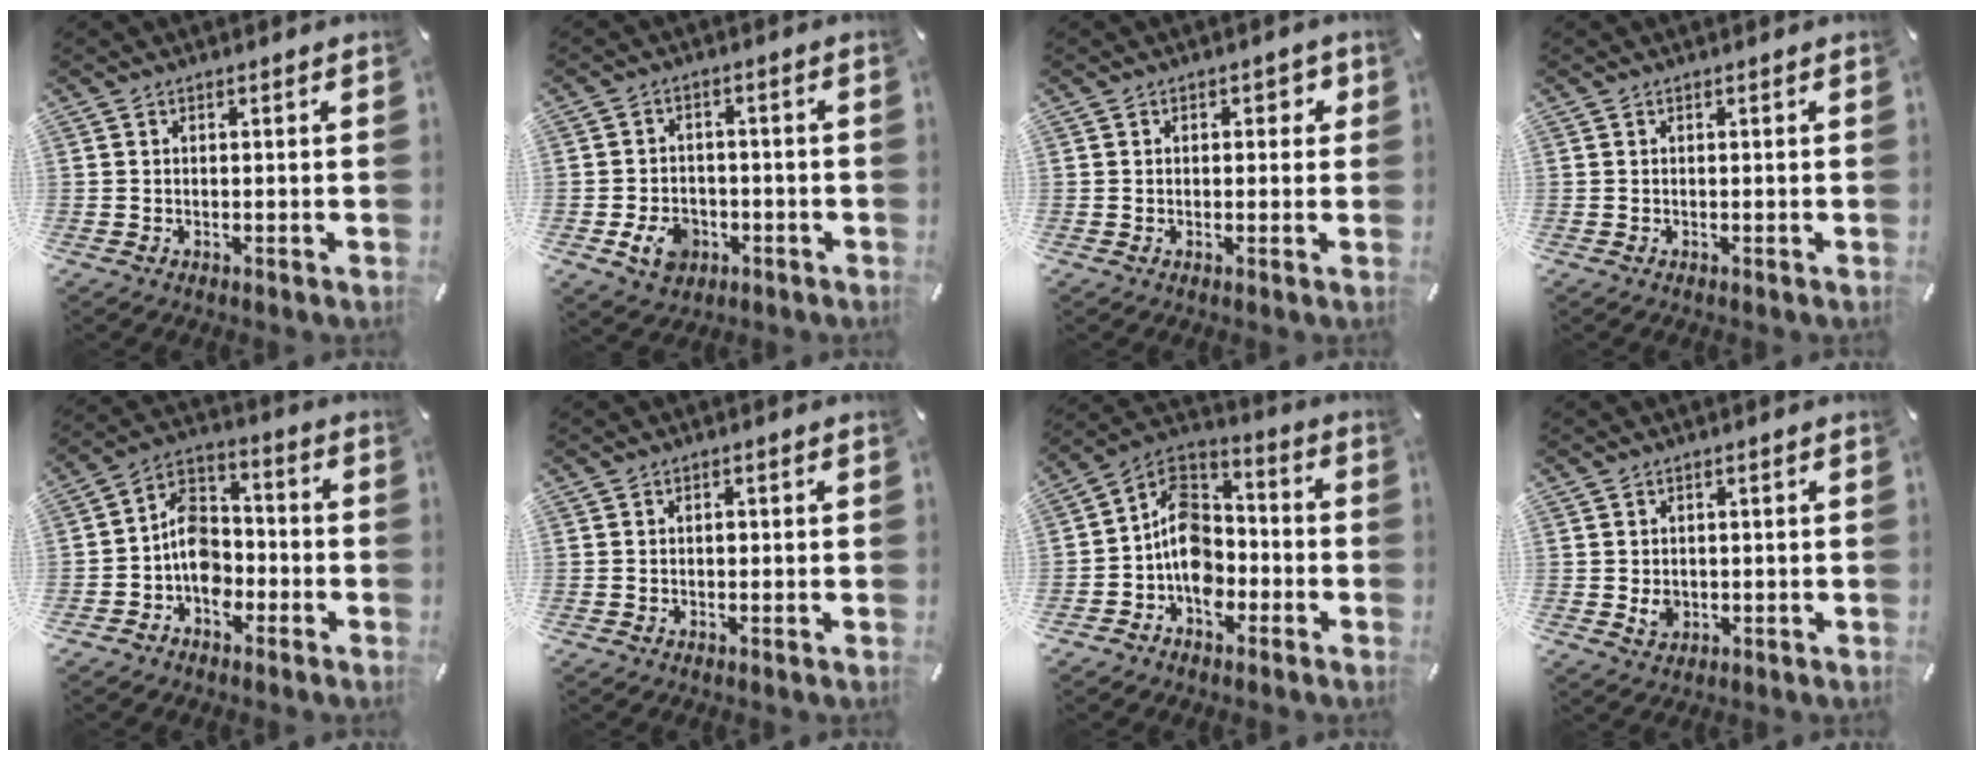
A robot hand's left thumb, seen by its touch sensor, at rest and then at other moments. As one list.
[{"total": 7.1, "force": [-2.6, 5.6, 3.5], "torque": [-0.073, 0.010, -0.046]}, {"total": 2.1, "force": [0.3, 1.4, 1.5], "torque": [-0.013, 0.004, -0.002]}, {"total": 0.0}, {"total": 9.7, "force": [-3.7, 7.6, 4.7], "torque": [-0.090, 0.028, -0.068]}, {"total": 0.8, "force": [0.0, 0.5, 0.6], "torque": [-0.012, 0.000, -0.001]}, {"total": 11.5, "force": [-4.1, 9.0, 5.7], "torque": [-0.104, 0.025, -0.076]}, {"total": 2.7, "force": [-0.1, 2.4, 1.1], "torque": [-0.004, -0.001, -0.004]}]